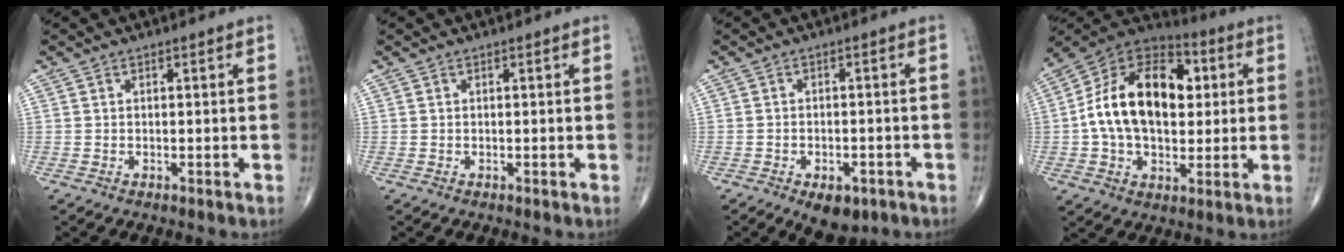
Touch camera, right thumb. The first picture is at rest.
{"total": 0.0}
{"total": 6.7, "force": [-3.9, 3.7, 4.1], "torque": [-0.042, 0.014, -0.049]}
{"total": 21.5, "force": [2.0, 13.9, 16.3], "torque": [-0.252, 0.021, 0.029]}